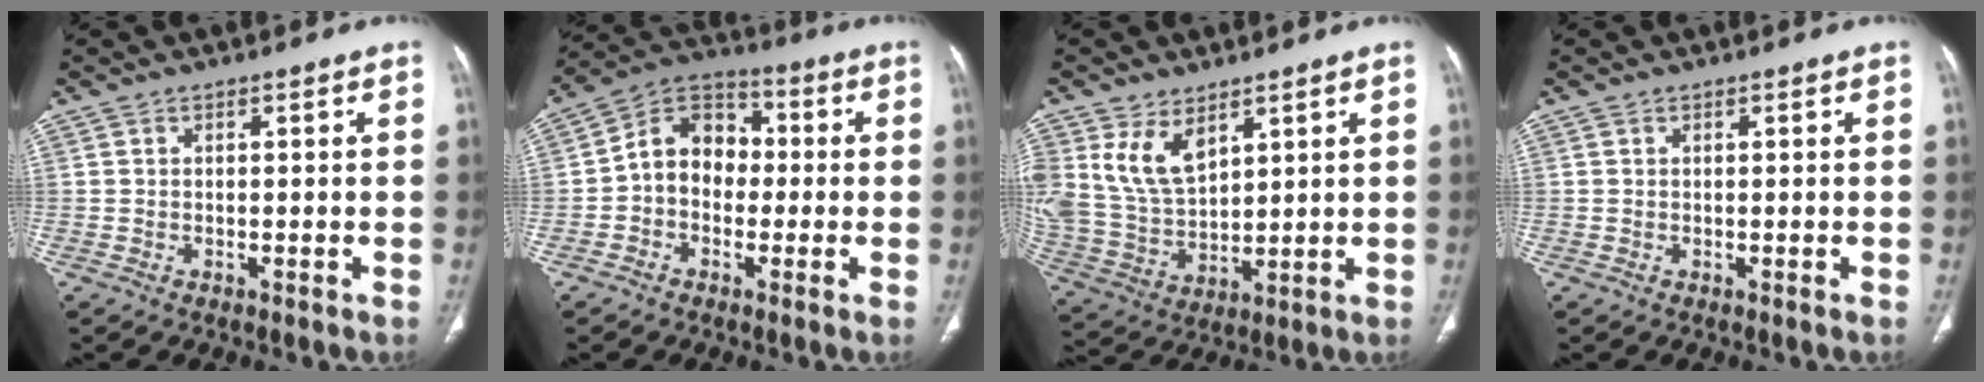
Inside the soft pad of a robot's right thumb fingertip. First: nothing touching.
{"total": 10.2, "force": [-0.7, 8.1, 6.1], "torque": [-0.070, 0.037, -0.031]}
{"total": 11.1, "force": [5.7, 6.5, 6.9], "torque": [-0.117, -0.023, 0.128]}
{"total": 0.0}